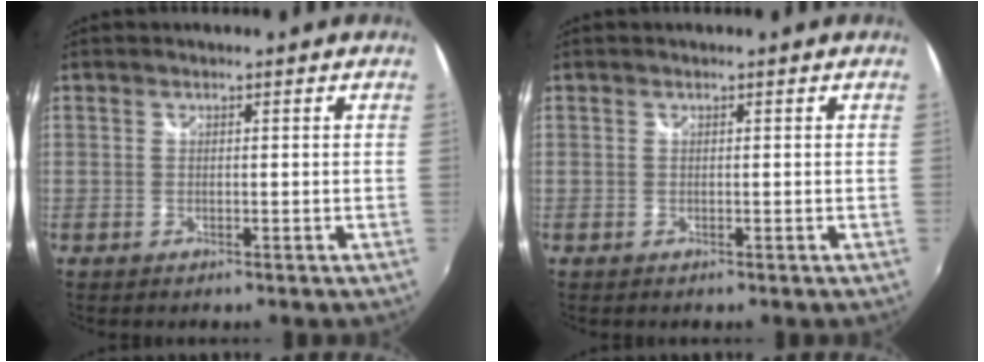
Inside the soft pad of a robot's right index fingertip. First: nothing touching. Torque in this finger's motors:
{"motor_torque": [-0.01, -0.01, 0.00, 0.00]}